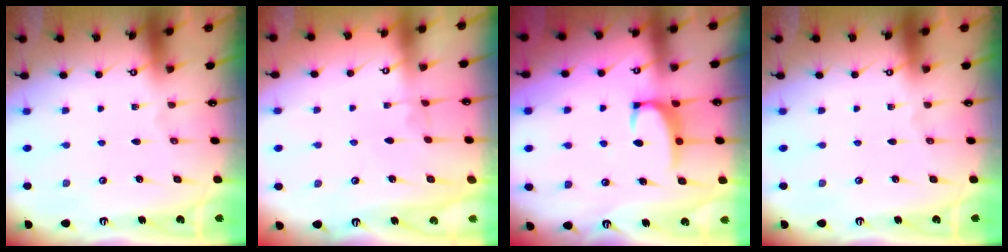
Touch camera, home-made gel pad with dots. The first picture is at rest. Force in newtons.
{"total": 2.8, "press": 2.8, "slide": 0.4}
{"total": 2.2, "press": 2.1, "slide": 0.6}
{"total": 0.0}